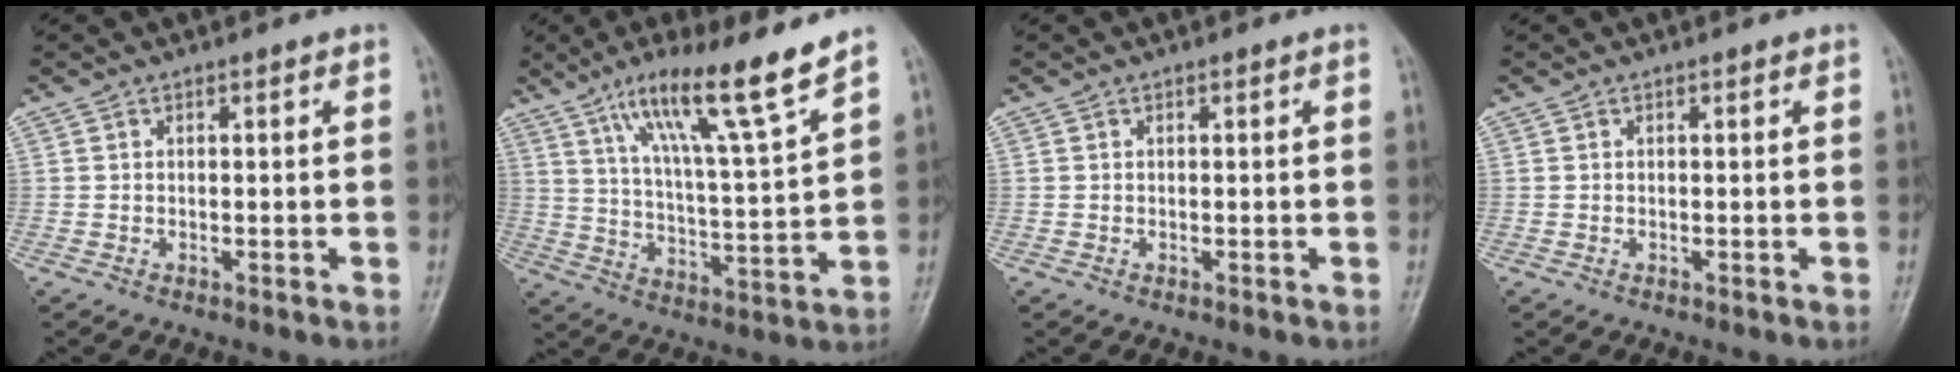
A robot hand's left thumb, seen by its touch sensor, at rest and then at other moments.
{"total": 15.5, "force": [10.6, 0.7, 11.4], "torque": [-0.185, -0.053, 0.181]}
{"total": 0.0}
{"total": 0.0}